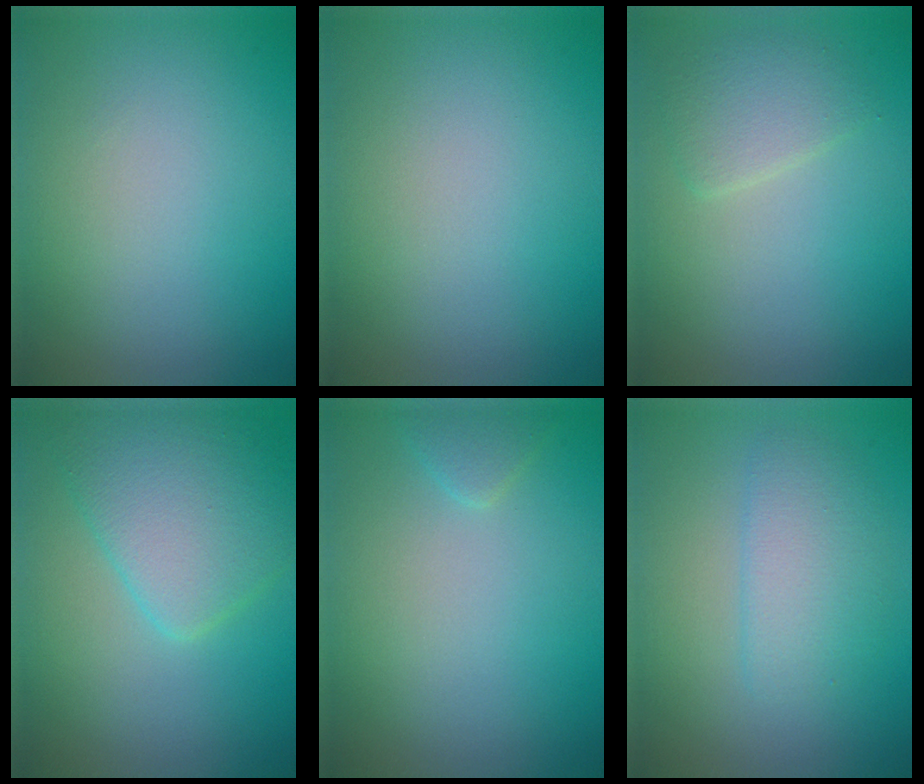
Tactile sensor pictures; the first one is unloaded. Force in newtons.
{"total": 0.0}
{"total": 2.3, "press": 2.3, "slide": 0.1}
{"total": 5.5, "press": 5.5, "slide": 0.1}
{"total": 1.1, "press": 1.1, "slide": 0.1}
{"total": 2.9, "press": 2.9, "slide": 0.0}